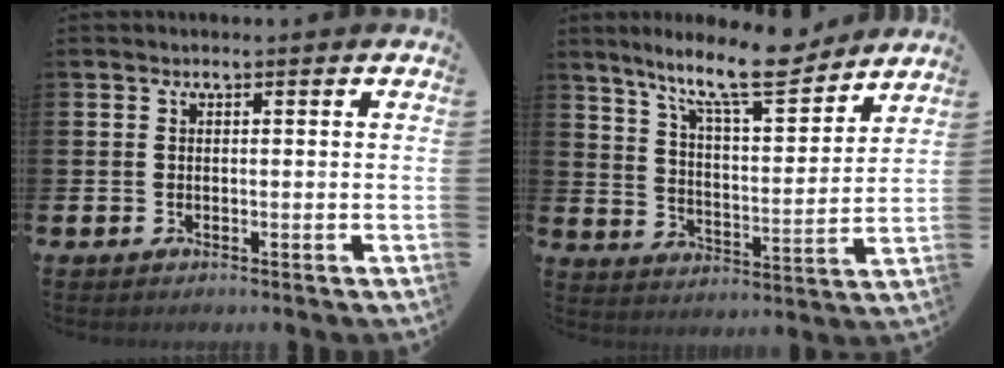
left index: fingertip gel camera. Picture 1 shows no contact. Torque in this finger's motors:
{"motor_torque": [1.23, -0.90, 0.67, 0.21]}